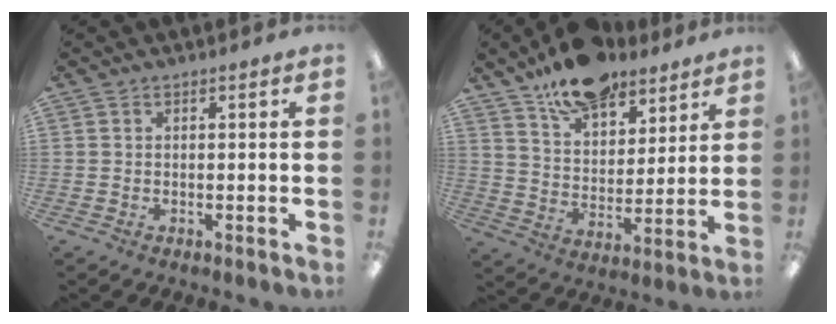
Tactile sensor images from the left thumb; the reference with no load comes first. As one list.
[{"total": 14.1, "force": [11.1, 6.6, 5.6], "torque": [-0.088, -0.065, 0.205]}]